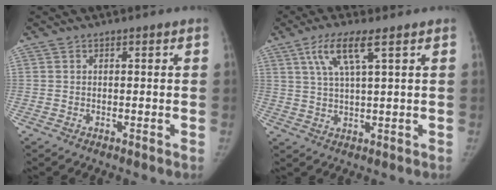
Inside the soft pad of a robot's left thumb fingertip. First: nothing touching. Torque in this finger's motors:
{"motor_torque": [0.15, -0.03, 1.09, -0.59, 0.28]}